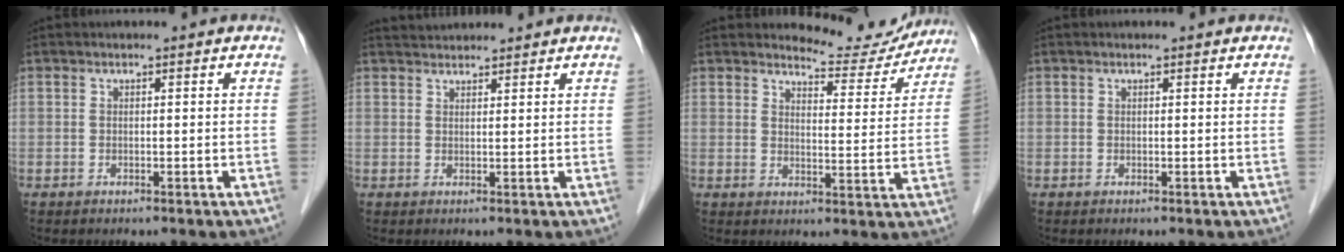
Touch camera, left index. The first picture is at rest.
{"total": 4.2, "force": [4.0, 0.8, 0.7], "torque": [-0.014, 0.034, 0.065]}
{"total": 8.1, "force": [8.0, 1.6, 0.2], "torque": [0.001, -0.021, 0.098]}
{"total": 0.7, "force": [0.7, 0.1, 0.1], "torque": [-0.009, 0.004, 0.008]}